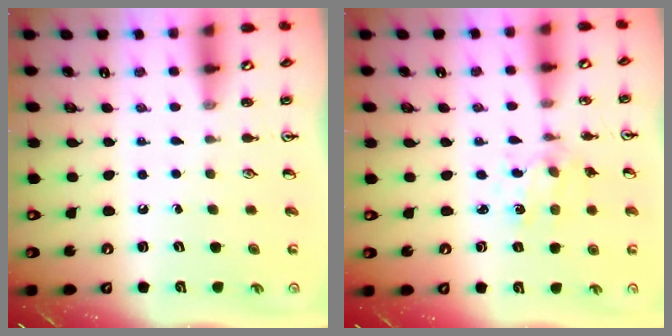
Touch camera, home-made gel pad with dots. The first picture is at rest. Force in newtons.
{"total": 1.4, "press": 1.4, "slide": 0.3}